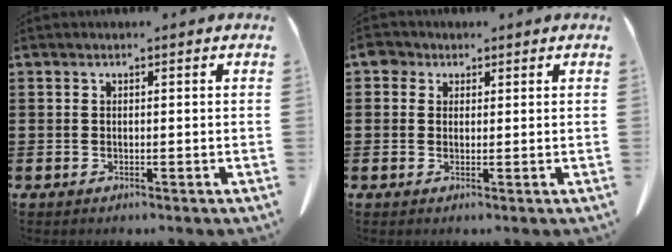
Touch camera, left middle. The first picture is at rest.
{"total": 2.5, "force": [1.3, 1.9, 0.9], "torque": [-0.026, 0.010, 0.023]}